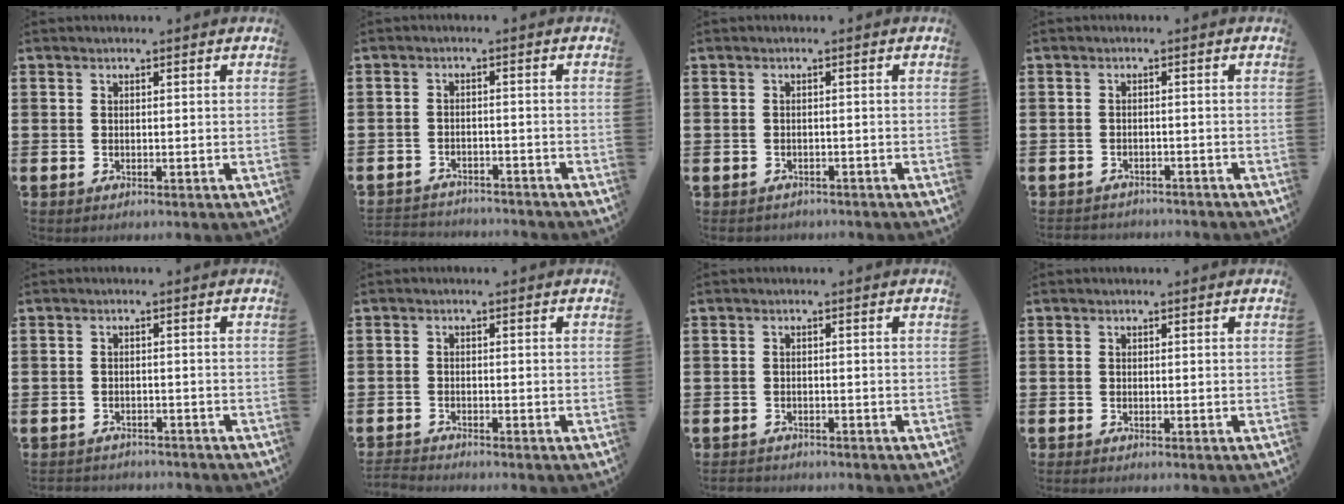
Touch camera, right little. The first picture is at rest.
{"total": 2.5, "force": [-2.5, 0.2, -0.3], "torque": [-0.003, 0.000, -0.055]}
{"total": 0.7, "force": [-0.5, 0.4, 0.0], "torque": [-0.003, 0.000, -0.013]}
{"total": 1.4, "force": [-1.4, 0.2, -0.2], "torque": [-0.002, 0.003, -0.031]}
{"total": 1.5, "force": [-1.5, 0.1, -0.2], "torque": [-0.002, 0.002, -0.034]}
{"total": 1.3, "force": [-1.3, -0.1, 0.1], "torque": [-0.003, 0.002, -0.028]}
{"total": 1.0, "force": [-0.9, 0.2, -0.1], "torque": [-0.001, 0.002, -0.021]}
{"total": 0.0}